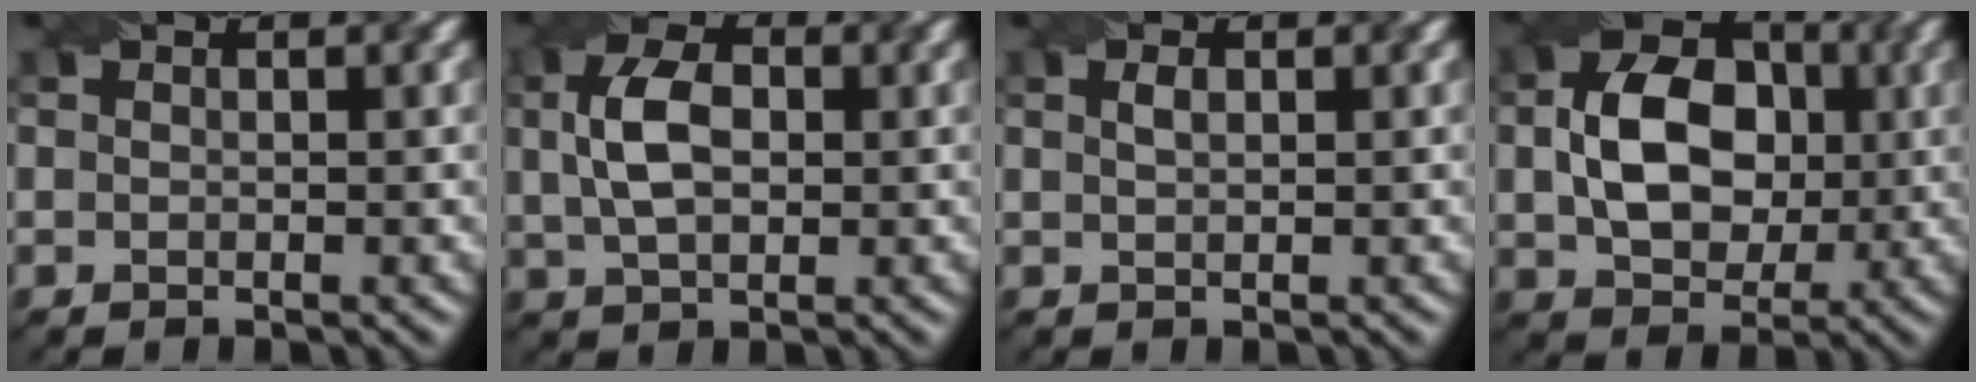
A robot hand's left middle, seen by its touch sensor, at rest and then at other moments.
{"total": 5.2, "force": [0.7, 3.2, 4.0], "torque": [-0.087, 0.008, 0.010]}
{"total": 0.9, "force": [0.4, 0.4, 0.7], "torque": [-0.015, 0.002, 0.009]}
{"total": 8.4, "force": [0.6, 6.1, 5.7], "torque": [-0.116, 0.004, 0.011]}